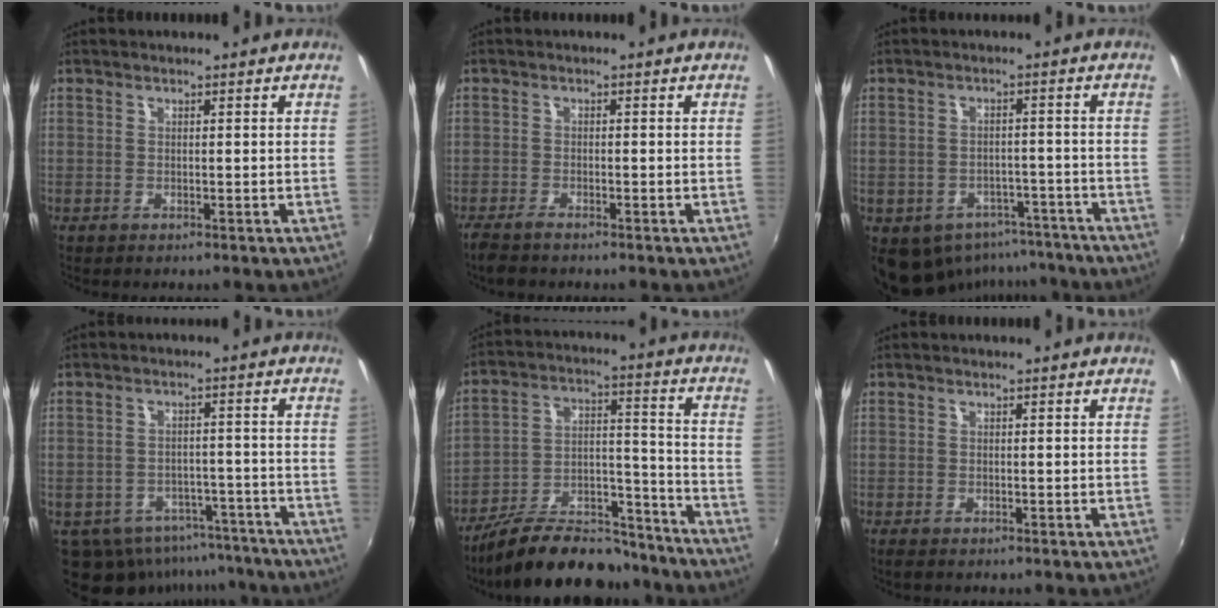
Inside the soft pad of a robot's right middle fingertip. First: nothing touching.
{"total": 3.6, "force": [-3.1, 0.7, 1.8], "torque": [-0.045, -0.017, -0.061]}
{"total": 12.6, "force": [-8.8, 8.0, 4.2], "torque": [-0.100, 0.004, -0.094]}
{"total": 16.2, "force": [-12.2, 8.9, 5.8], "torque": [-0.128, 0.006, -0.145]}
{"total": 20.5, "force": [-17.0, 7.0, 9.1], "torque": [-0.159, 0.024, -0.253]}
{"total": 0.7, "force": [-0.5, 0.3, 0.3], "torque": [-0.009, -0.005, -0.009]}